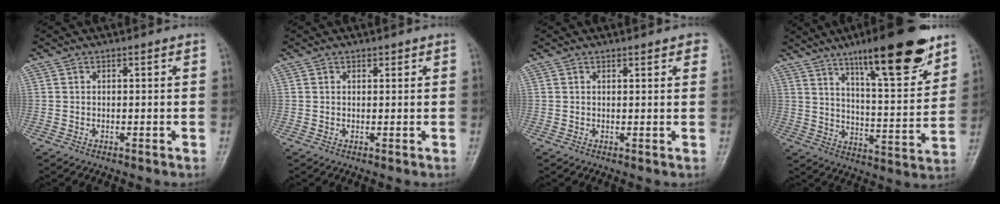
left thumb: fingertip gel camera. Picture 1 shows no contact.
{"total": 0.7, "force": [0.5, 0.4, 0.1], "torque": [0.004, -0.003, 0.006]}
{"total": 2.7, "force": [1.9, 1.0, 1.7], "torque": [-0.007, -0.002, 0.020]}
{"total": 19.6, "force": [12.6, 4.3, 14.4], "torque": [-0.186, -0.064, 0.199]}